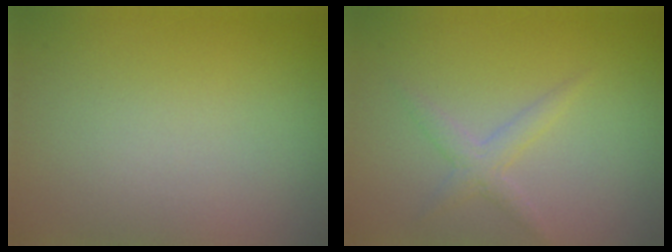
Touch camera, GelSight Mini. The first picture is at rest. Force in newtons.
{"total": 1.7, "press": 1.7, "slide": 0.1}